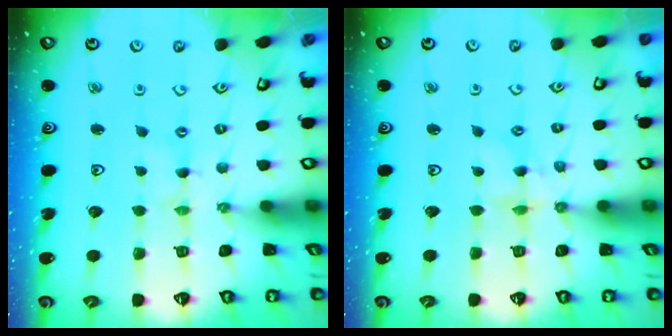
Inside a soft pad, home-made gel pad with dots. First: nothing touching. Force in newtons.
{"total": 4.2, "press": 4.2, "slide": 0.3}